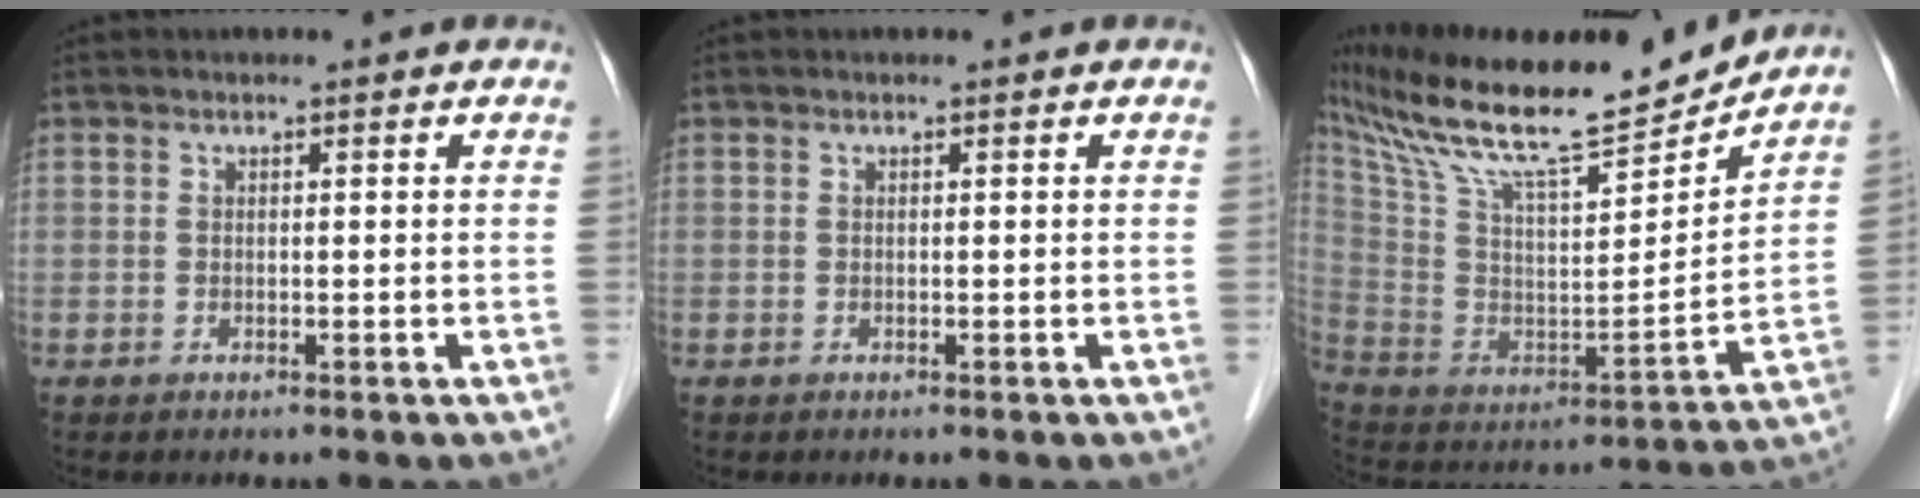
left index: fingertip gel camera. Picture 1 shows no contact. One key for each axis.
{"total": 0.0}
{"total": 23.2, "fx": 20.2, "fy": 2.4, "fz": 11.1, "tx": -0.213, "ty": -0.010, "tz": 0.338}